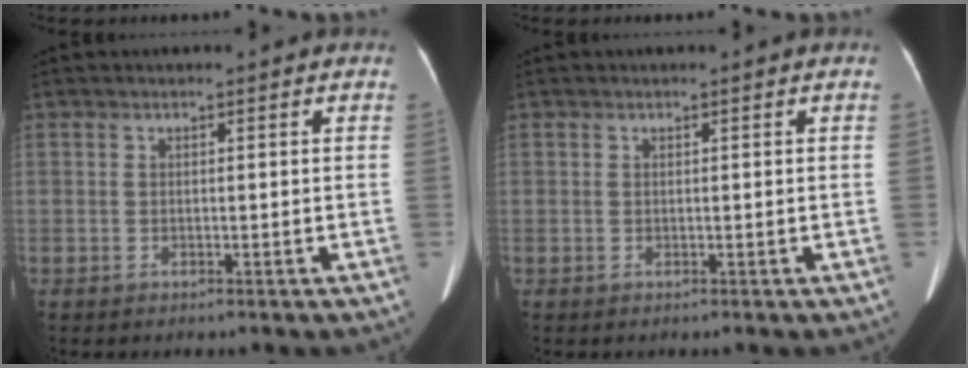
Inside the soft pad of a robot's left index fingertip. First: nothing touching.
{"total": 0.0}